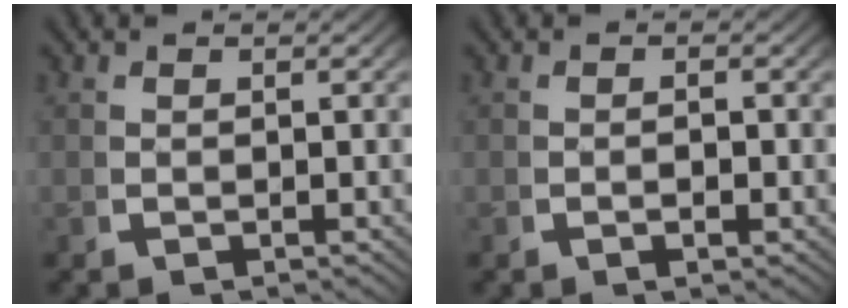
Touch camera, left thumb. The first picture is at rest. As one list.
[{"total": 1.1, "force": [-0.3, 0.5, 0.9], "torque": [-0.015, 0.003, -0.009]}]